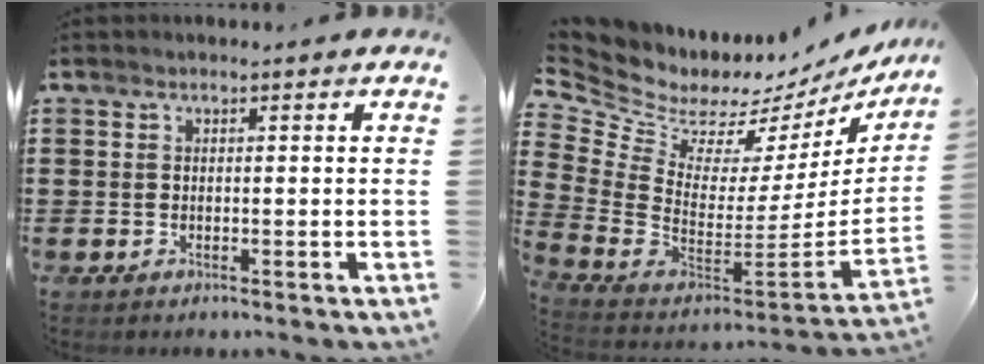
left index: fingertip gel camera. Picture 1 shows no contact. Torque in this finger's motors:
{"motor_torque": [0.00, 0.00, 0.02, -0.04]}